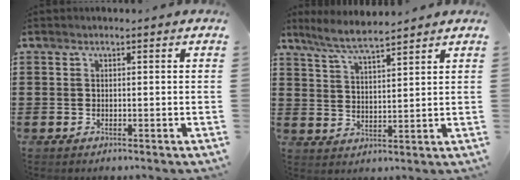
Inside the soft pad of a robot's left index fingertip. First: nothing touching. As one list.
[{"total": 5.3, "force": [4.8, -0.1, 2.2], "torque": [-0.059, -0.016, 0.086]}]